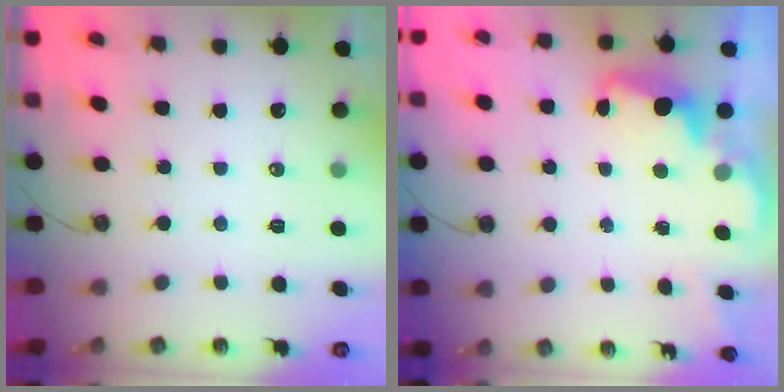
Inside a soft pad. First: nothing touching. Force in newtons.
{"total": 2.5, "press": 2.5, "slide": 0.5}